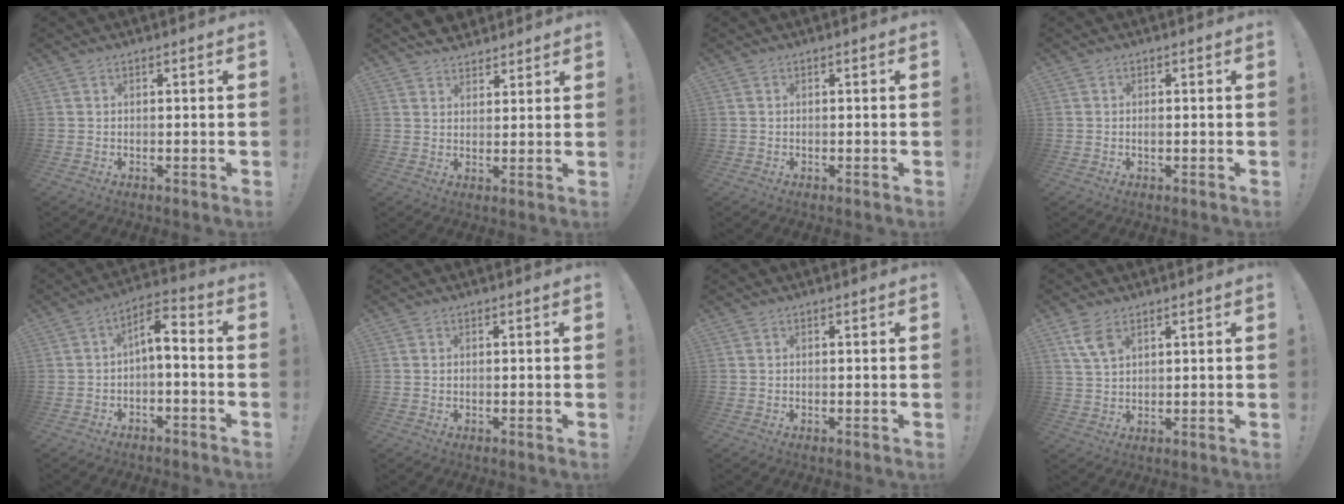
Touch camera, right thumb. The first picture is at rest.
{"total": 5.0, "force": [4.5, 2.3, 0.2], "torque": [-0.003, -0.024, 0.084]}
{"total": 0.7, "force": [-0.4, 0.5, 0.1], "torque": [0.000, 0.003, -0.008]}
{"total": 1.3, "force": [-0.1, 1.3, 0.3], "torque": [0.002, 0.000, -0.003]}
{"total": 5.6, "force": [-0.9, 2.1, 5.1], "torque": [-0.083, 0.006, -0.017]}
{"total": 0.0}
{"total": 0.0}
{"total": 6.3, "force": [3.6, 3.2, 4.1], "torque": [-0.073, -0.013, 0.068]}